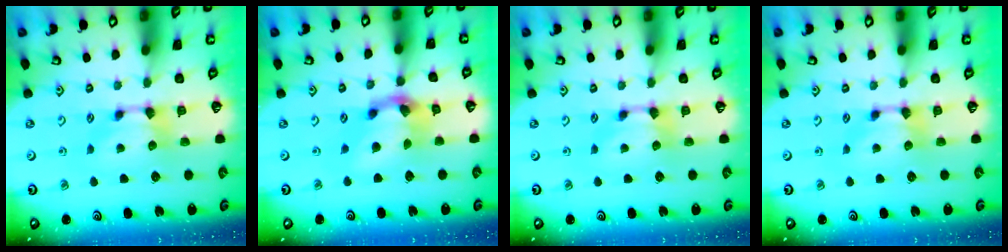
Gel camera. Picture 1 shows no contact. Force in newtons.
{"total": 5.8, "press": 5.5, "slide": 1.9}
{"total": 0.0}
{"total": 0.0}